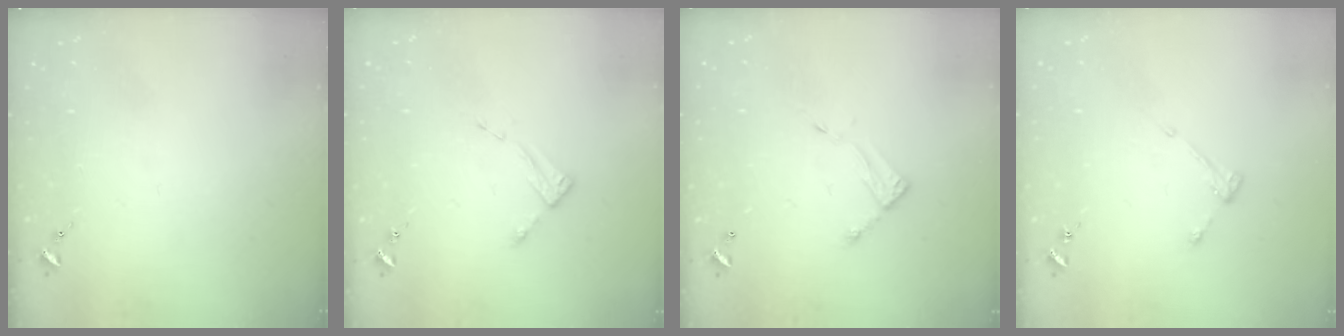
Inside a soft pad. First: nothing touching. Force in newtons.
{"total": 2.6, "press": 2.6, "slide": 0.4}
{"total": 7.1, "press": 7.1, "slide": 0.5}
{"total": 3.2, "press": 3.1, "slide": 0.5}